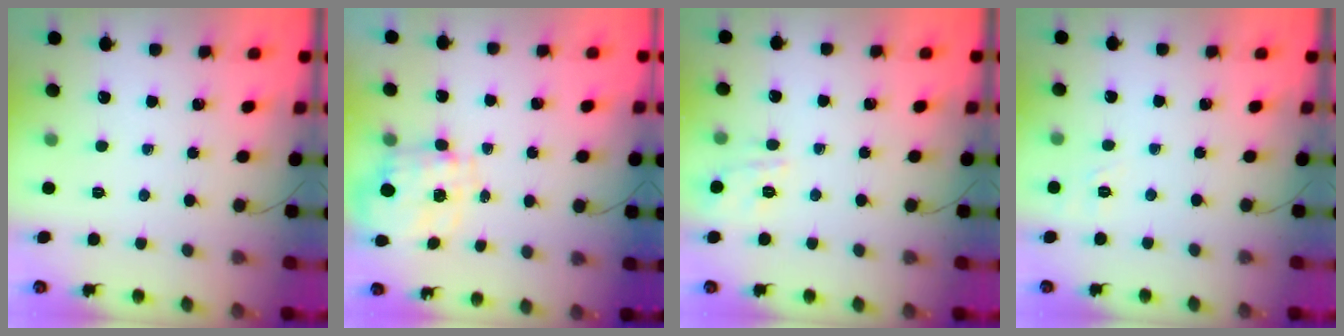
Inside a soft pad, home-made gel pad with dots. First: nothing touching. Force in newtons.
{"total": 2.9, "press": 2.7, "slide": 1.1}
{"total": 2.1, "press": 1.6, "slide": 1.5}
{"total": 1.7, "press": 0.2, "slide": 1.7}